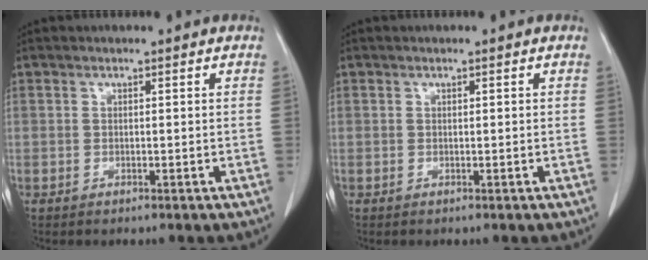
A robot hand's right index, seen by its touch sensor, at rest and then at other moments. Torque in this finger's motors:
{"motor_torque": [-0.04, 0.01, 0.07, 0.02]}